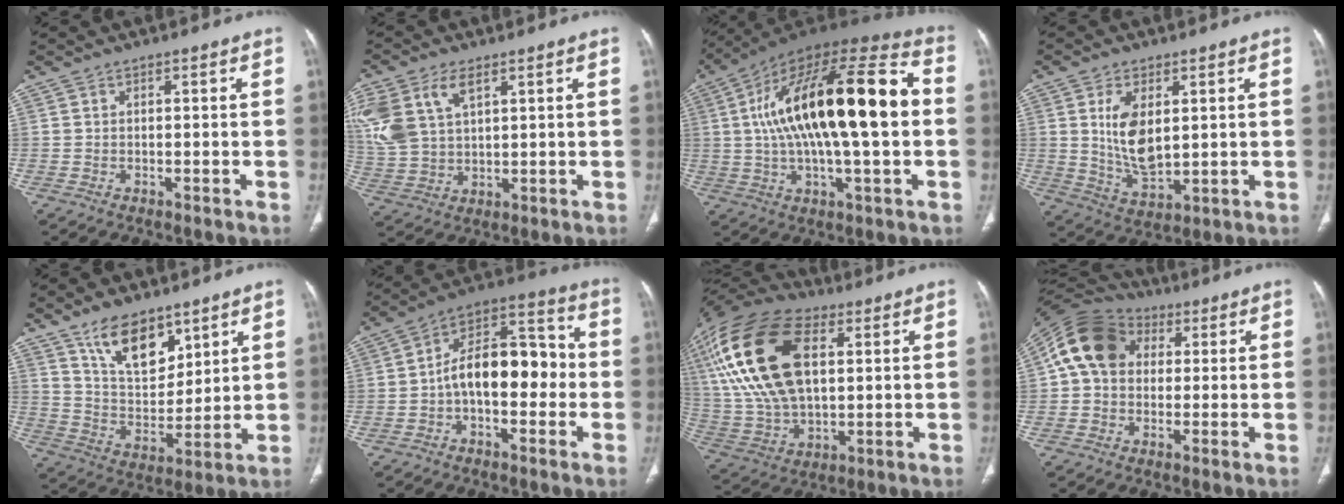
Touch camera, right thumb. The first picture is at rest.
{"total": 13.7, "force": [5.9, 8.2, 9.3], "torque": [-0.218, -0.006, 0.126]}
{"total": 29.5, "force": [2.4, 9.9, 27.7], "torque": [-0.479, 0.038, 0.029]}
{"total": 9.6, "force": [2.1, 5.0, 7.9], "torque": [-0.141, -0.021, 0.053]}
{"total": 13.6, "force": [8.6, 7.1, 7.8], "torque": [-0.099, -0.057, 0.164]}
{"total": 15.6, "force": [-1.6, 8.7, 12.9], "torque": [-0.176, 0.051, -0.038]}
{"total": 27.9, "force": [7.4, 15.6, 21.9], "torque": [-0.460, -0.001, 0.139]}
{"total": 14.1, "force": [2.8, 11.0, 8.4], "torque": [-0.144, 0.030, 0.038]}